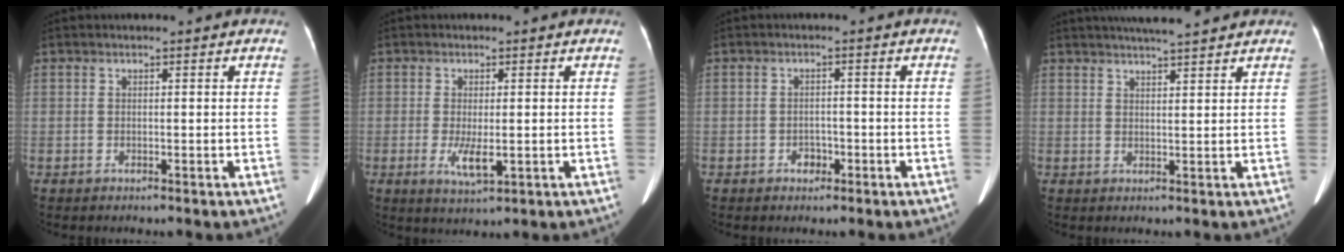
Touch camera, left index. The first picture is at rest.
{"total": 3.9, "force": [-0.8, 1.1, 3.6], "torque": [-0.071, -0.010, -0.008]}
{"total": 1.9, "force": [-1.1, 1.3, 0.7], "torque": [-0.010, 0.004, -0.015]}
{"total": 8.2, "force": [7.2, 0.6, 3.8], "torque": [-0.060, 0.026, 0.100]}